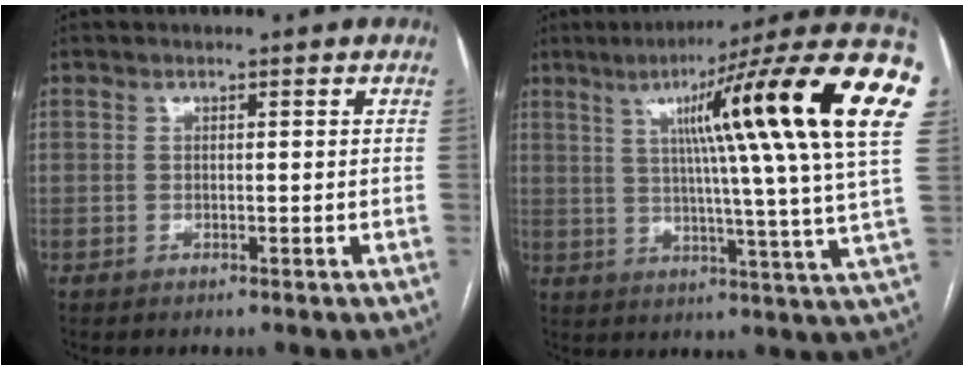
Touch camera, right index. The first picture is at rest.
{"total": 26.2, "force": [8.9, -0.7, 24.6], "torque": [-0.279, 0.027, 0.113]}